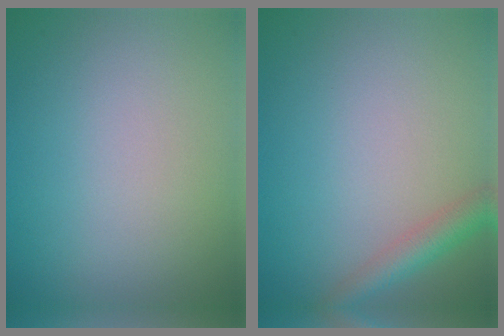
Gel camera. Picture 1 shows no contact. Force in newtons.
{"total": 2.8, "press": 2.8, "slide": 0.1}